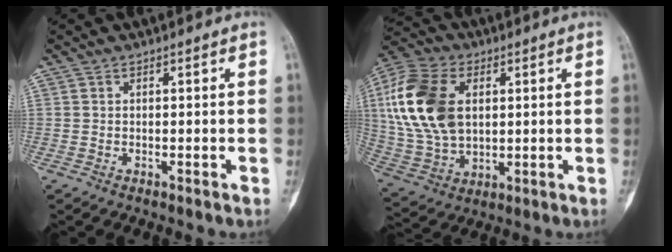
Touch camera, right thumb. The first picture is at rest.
{"total": 19.4, "force": [3.9, 12.5, 14.2], "torque": [-0.289, -0.003, 0.077]}